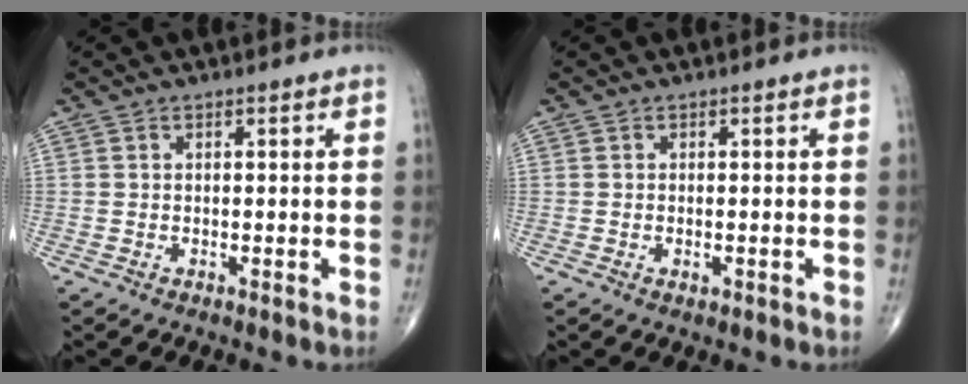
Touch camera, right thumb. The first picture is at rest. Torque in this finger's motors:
{"motor_torque": [-0.55, -0.28, 0.08, 0.18, 0.04]}